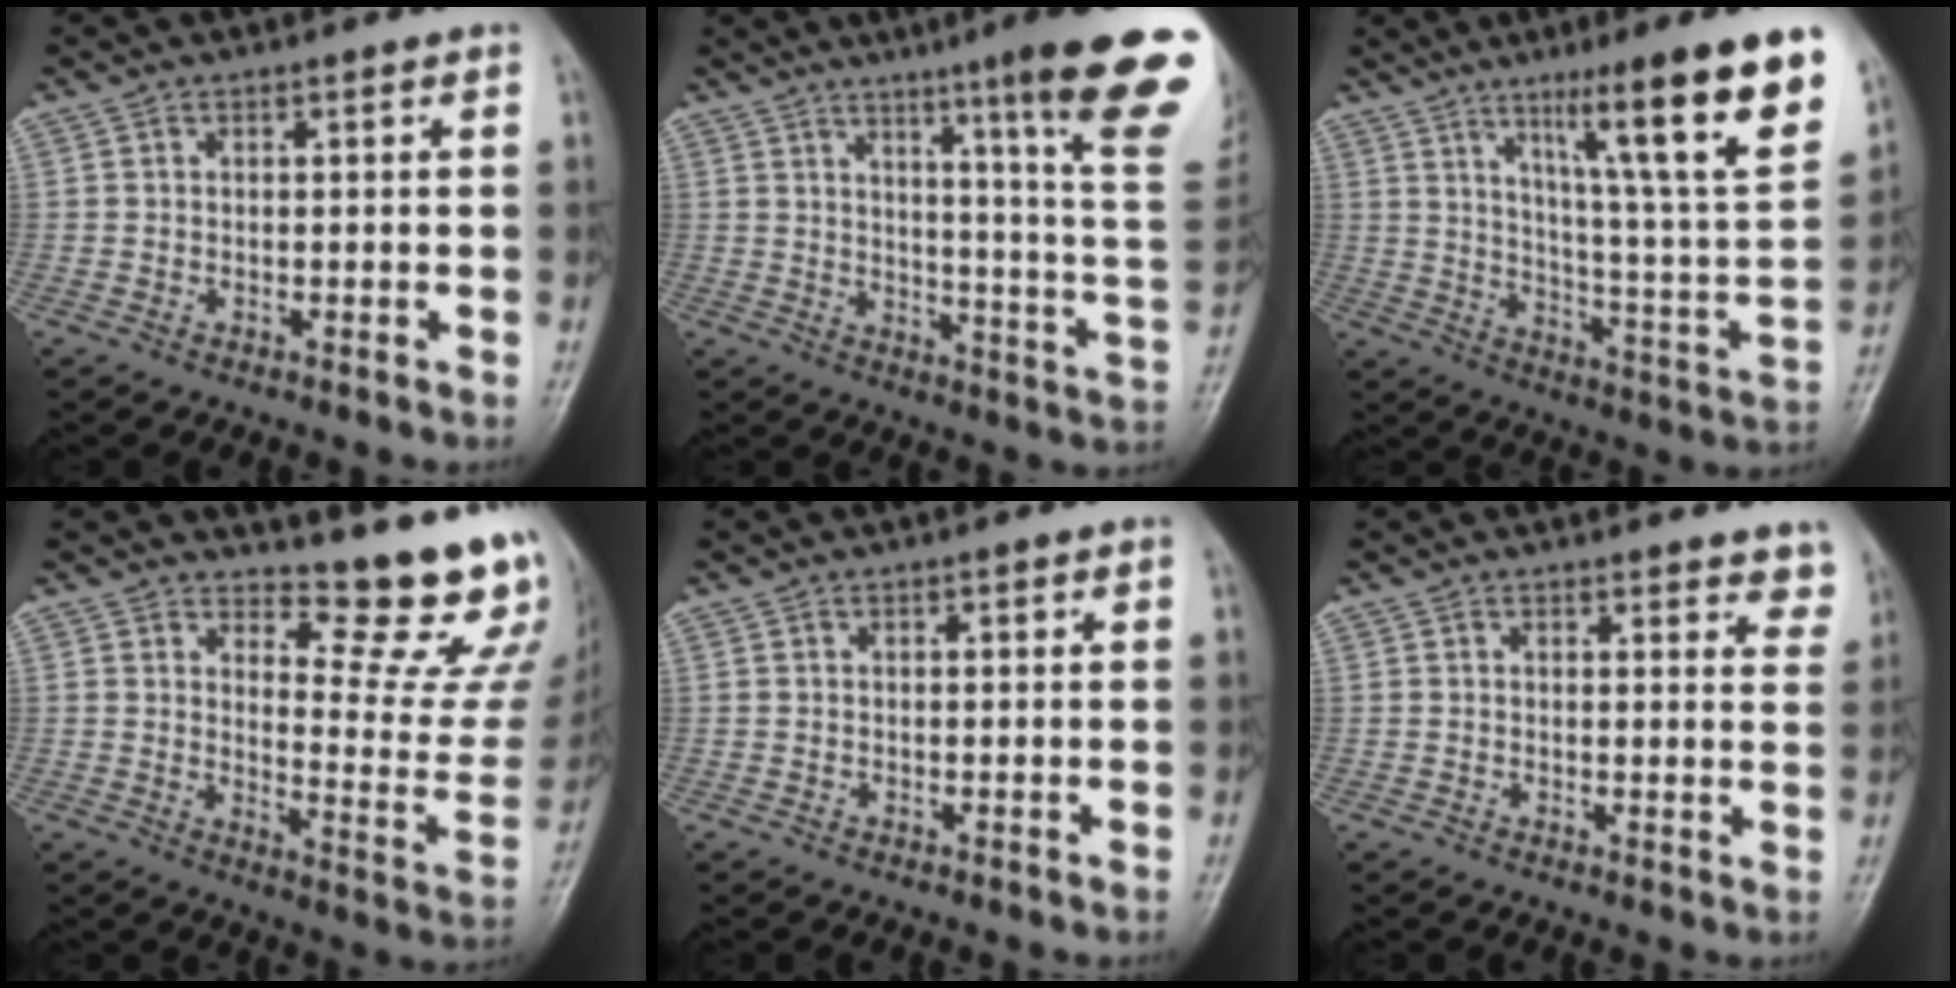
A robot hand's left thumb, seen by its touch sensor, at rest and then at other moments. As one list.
[{"total": 23.6, "force": [14.4, 0.7, 18.6], "torque": [-0.228, -0.082, 0.181]}, {"total": 22.1, "force": [12.6, 1.7, 18.0], "torque": [-0.246, -0.050, 0.196]}, {"total": 15.1, "force": [13.0, 3.5, 6.8], "torque": [-0.048, -0.151, 0.157]}, {"total": 0.0}, {"total": 4.7, "force": [4.0, 1.8, 1.6], "torque": [0.014, -0.020, 0.036]}]